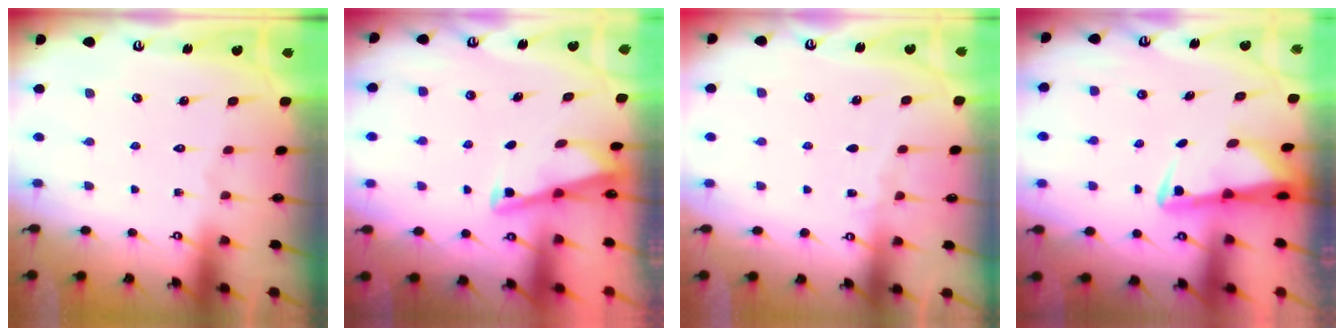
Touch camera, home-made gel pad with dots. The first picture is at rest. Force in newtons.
{"total": 2.9, "press": 2.8, "slide": 0.4}
{"total": 2.9, "press": 2.8, "slide": 0.4}
{"total": 2.9, "press": 2.9, "slide": 0.6}